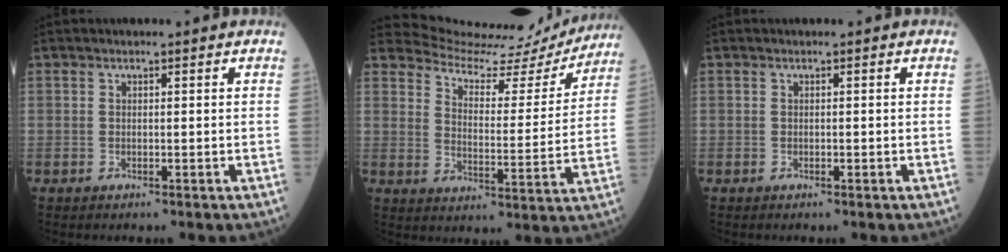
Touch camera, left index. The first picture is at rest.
{"total": 14.9, "force": [14.8, 1.6, 0.7], "torque": [-0.013, -0.042, 0.192]}
{"total": 0.0}